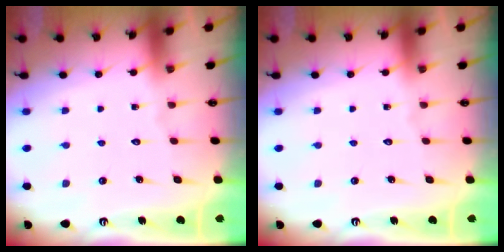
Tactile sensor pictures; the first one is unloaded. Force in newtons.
{"total": 0.0}